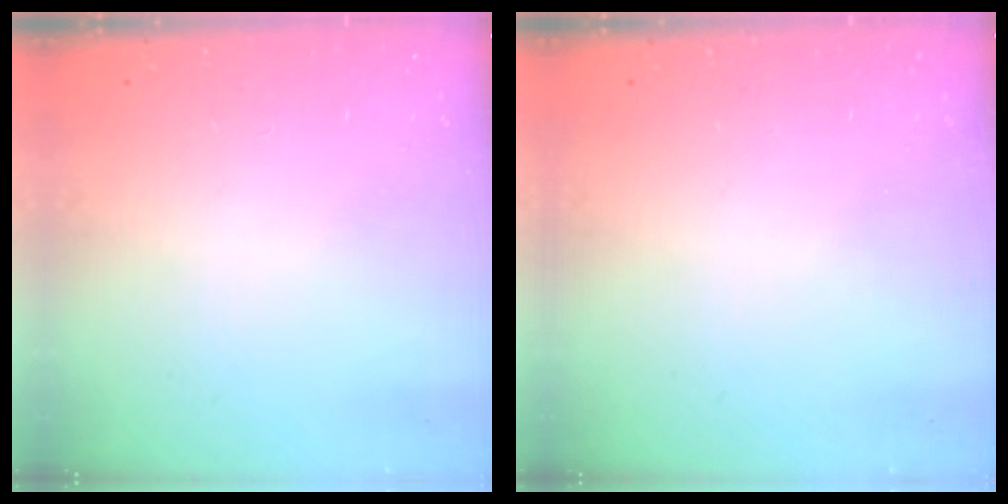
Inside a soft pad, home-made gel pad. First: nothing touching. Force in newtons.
{"total": 0.0}